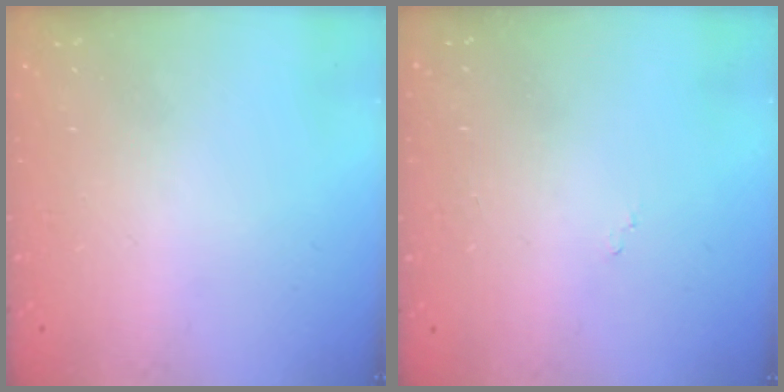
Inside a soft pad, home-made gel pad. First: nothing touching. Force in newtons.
{"total": 7.5, "press": 7.5, "slide": 0.6}